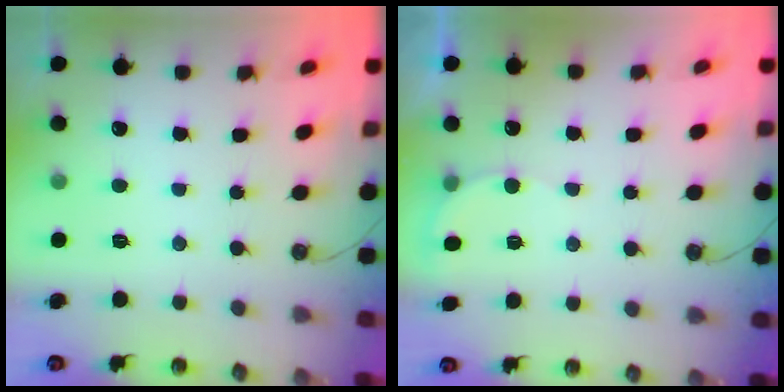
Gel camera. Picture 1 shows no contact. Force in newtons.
{"total": 3.6, "press": 3.4, "slide": 0.9}